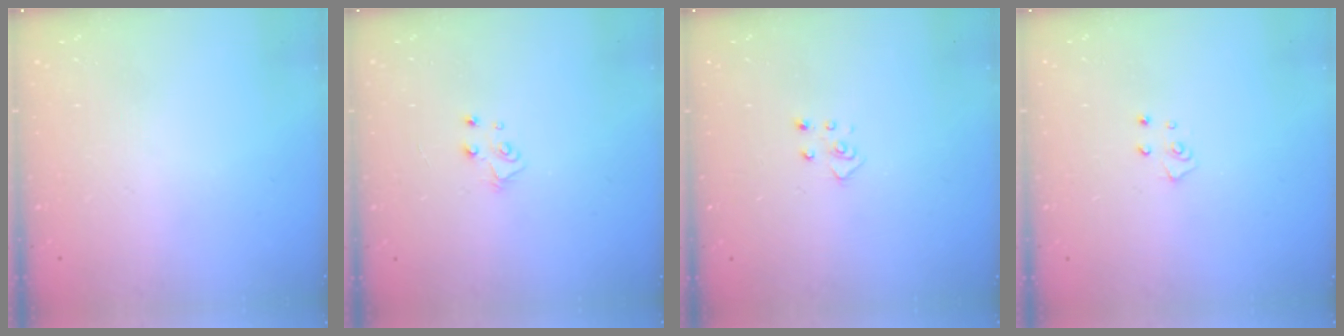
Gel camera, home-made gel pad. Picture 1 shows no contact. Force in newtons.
{"total": 4.0, "press": 4.0, "slide": 0.2}
{"total": 3.8, "press": 3.8, "slide": 0.4}
{"total": 4.2, "press": 4.1, "slide": 0.4}